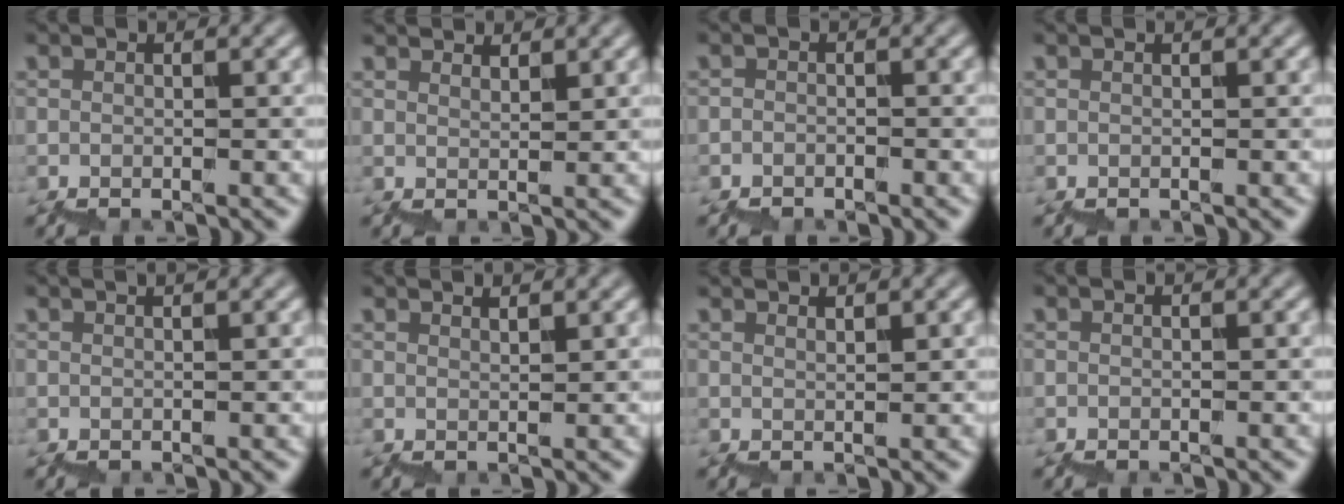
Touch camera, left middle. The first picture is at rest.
{"total": 2.3, "force": [2.1, 0.7, 0.8], "torque": [-0.003, 0.005, 0.034]}
{"total": 0.8, "force": [-0.7, 0.1, -0.4], "torque": [-0.001, 0.005, -0.009]}
{"total": 0.0}
{"total": 0.6, "force": [0.5, 0.0, 0.3], "torque": [0.004, 0.001, 0.009]}
{"total": 1.7, "force": [1.6, 0.4, 0.7], "torque": [0.005, 0.000, 0.028]}
{"total": 1.6, "force": [1.5, 0.3, 0.6], "torque": [0.004, -0.001, 0.026]}
{"total": 0.0}